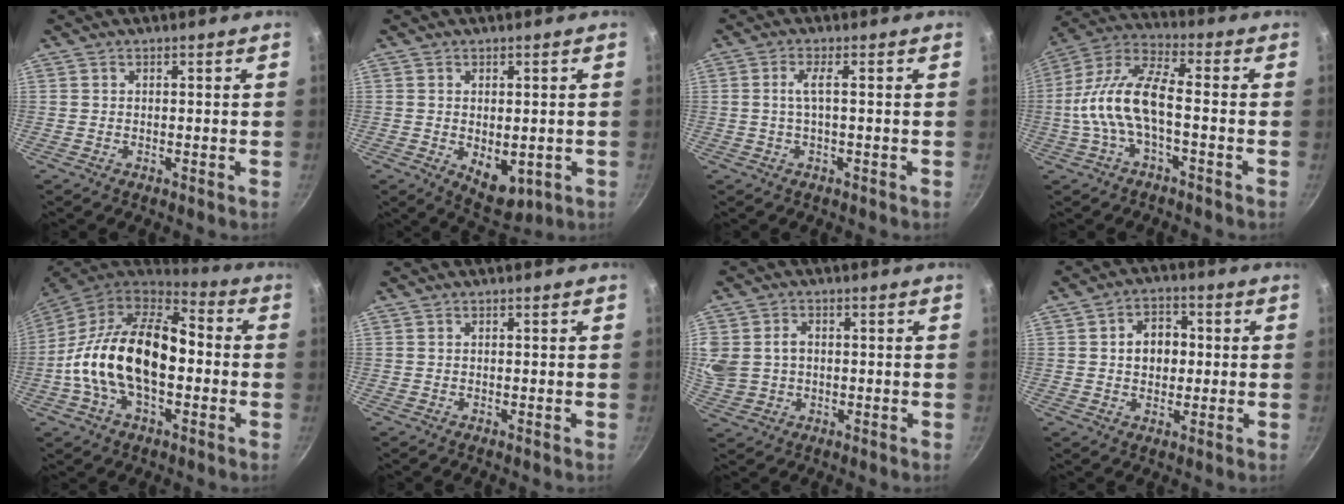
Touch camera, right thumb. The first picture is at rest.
{"total": 7.4, "force": [-1.2, 4.4, 5.8], "torque": [-0.068, -0.013, -0.002]}
{"total": 2.8, "force": [-0.1, 0.4, 2.8], "torque": [-0.064, 0.007, 0.000]}
{"total": 12.8, "force": [-2.7, 5.0, 11.5], "torque": [-0.236, 0.038, -0.068]}
{"total": 22.5, "force": [-1.8, 13.1, 18.2], "torque": [-0.302, 0.040, -0.046]}
{"total": 0.0}
{"total": 10.7, "force": [1.2, 9.0, 5.7], "torque": [-0.134, 0.013, 0.028]}
{"total": 7.4, "force": [0.7, 5.7, 4.7], "torque": [-0.039, 0.010, 0.004]}